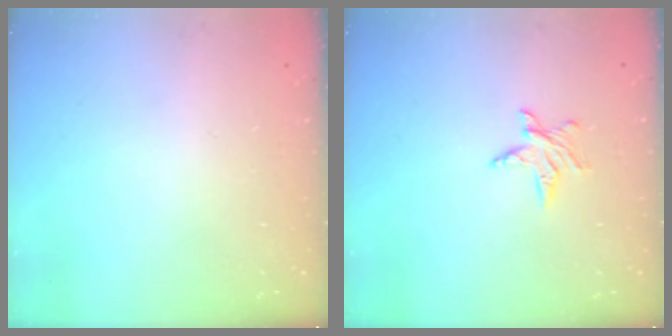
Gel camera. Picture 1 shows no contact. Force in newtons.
{"total": 3.7, "press": 3.6, "slide": 0.5}